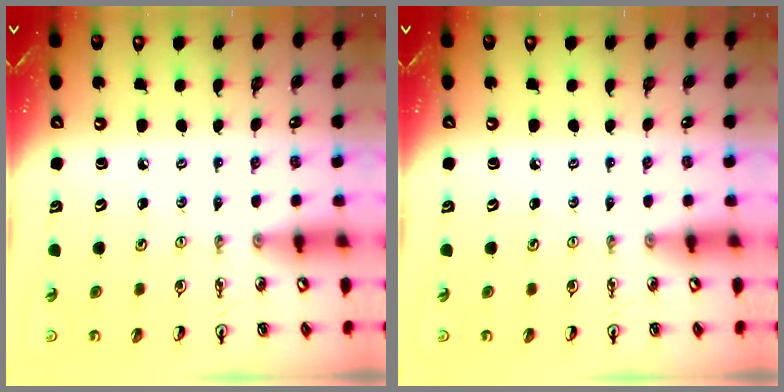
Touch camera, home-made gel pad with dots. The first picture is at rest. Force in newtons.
{"total": 0.0}